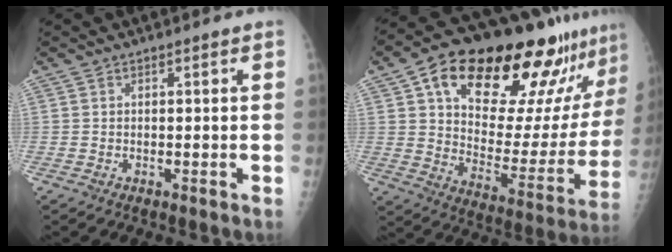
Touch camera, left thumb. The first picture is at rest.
{"total": 29.6, "force": [18.5, 11.7, 19.9], "torque": [-0.256, -0.043, 0.278]}